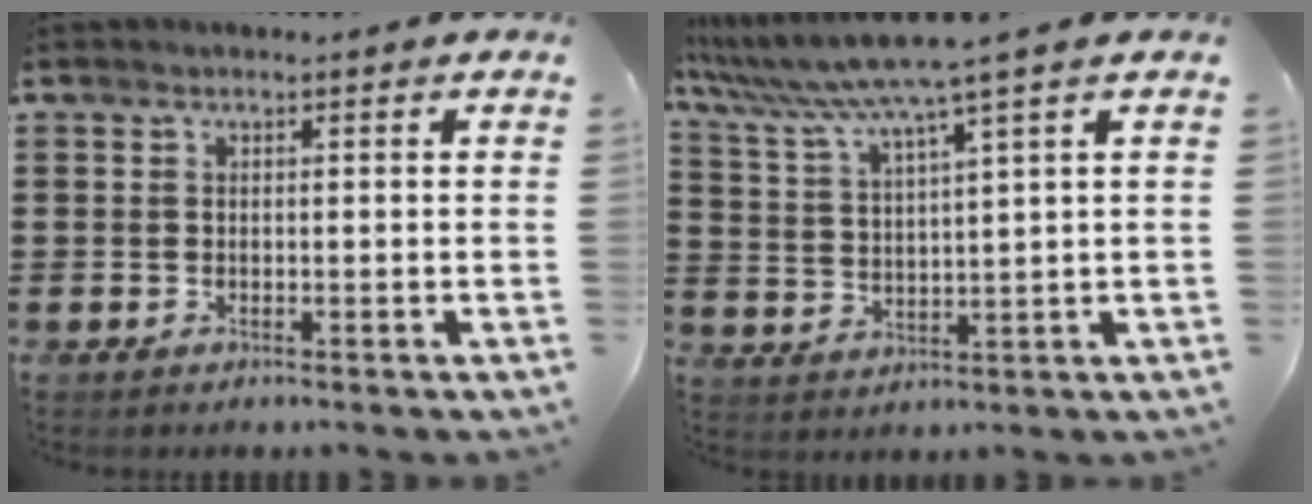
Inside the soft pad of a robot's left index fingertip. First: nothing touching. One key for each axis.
{"total": 7.0, "fx": 5.4, "fy": -1.0, "fz": 4.3, "tx": -0.104, "ty": -0.032, "tz": 0.090}